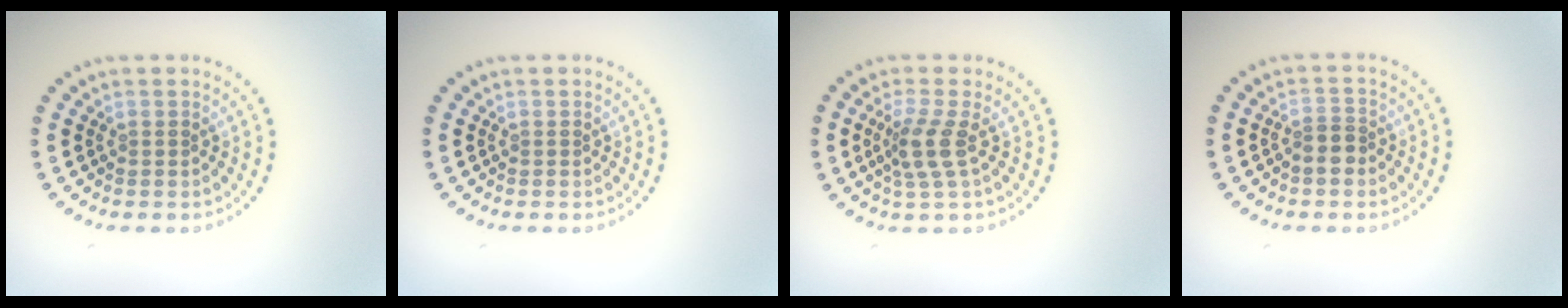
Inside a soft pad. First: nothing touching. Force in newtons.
{"total": 0.0}
{"total": 2.7, "press": 2.0, "slide": 1.8}
{"total": 2.1, "press": 1.7, "slide": 1.1}